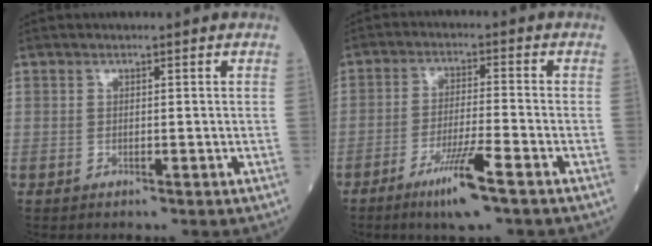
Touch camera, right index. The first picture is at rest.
{"total": 8.0, "force": [-4.8, 0.0, 6.4], "torque": [-0.121, -0.016, -0.085]}